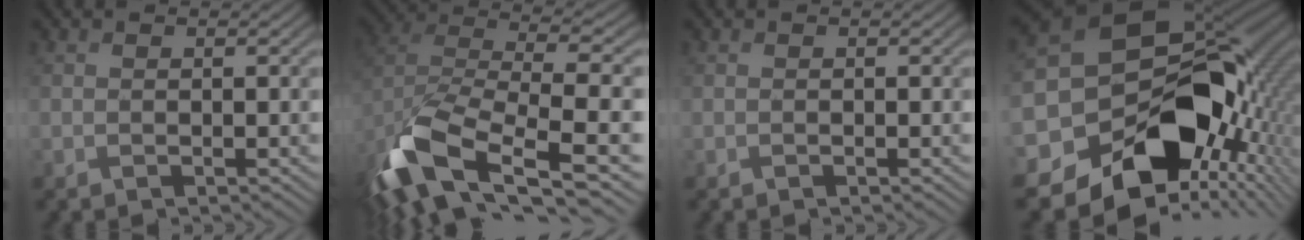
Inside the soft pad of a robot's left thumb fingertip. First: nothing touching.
{"total": 14.8, "force": [-6.5, 6.0, 11.9], "torque": [-0.292, -0.029, -0.108]}
{"total": 0.0}
{"total": 17.7, "force": [-4.4, 13.4, 10.7], "torque": [-0.216, -0.038, -0.056]}